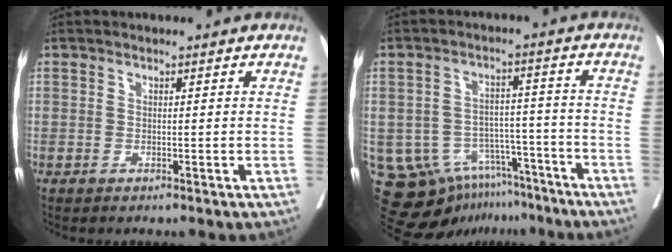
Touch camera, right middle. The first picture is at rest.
{"total": 13.2, "force": [-8.8, 8.6, 4.5], "torque": [-0.077, 0.039, -0.122]}